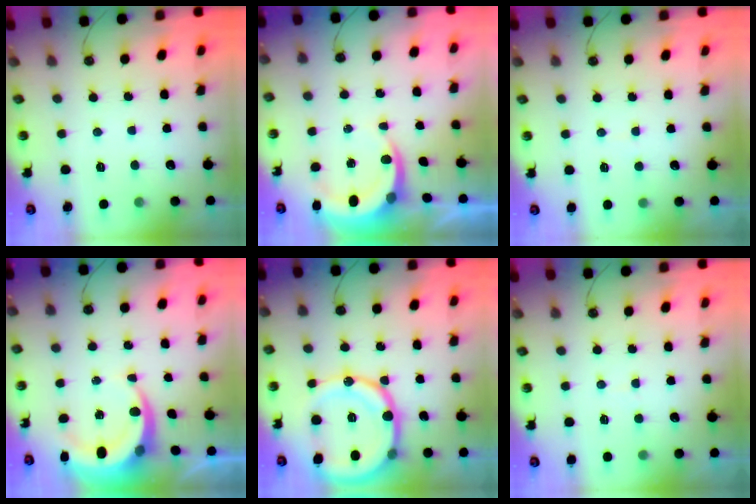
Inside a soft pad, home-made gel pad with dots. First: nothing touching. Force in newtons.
{"total": 4.9, "press": 4.9, "slide": 0.4}
{"total": 3.1, "press": 2.3, "slide": 2.0}
{"total": 7.2, "press": 7.2, "slide": 0.9}
{"total": 20.6, "press": 20.2, "slide": 3.9}
{"total": 2.8, "press": 2.6, "slide": 1.0}